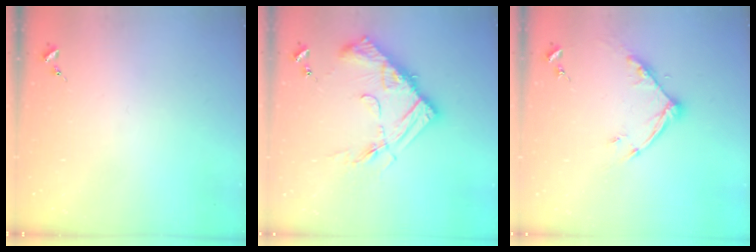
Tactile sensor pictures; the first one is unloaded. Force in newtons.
{"total": 16.6, "press": 16.6, "slide": 1.1}
{"total": 10.3, "press": 10.2, "slide": 0.9}